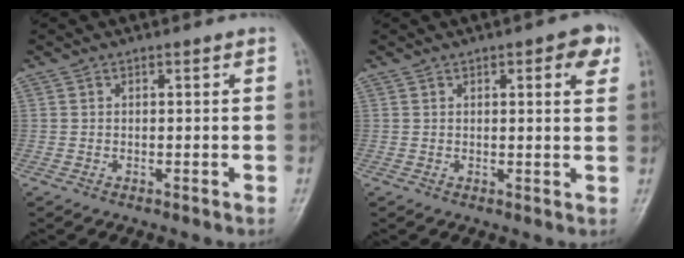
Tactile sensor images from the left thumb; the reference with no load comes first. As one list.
[{"total": 4.8, "force": [2.1, 1.6, 4.0], "torque": [-0.036, -0.004, 0.021]}]